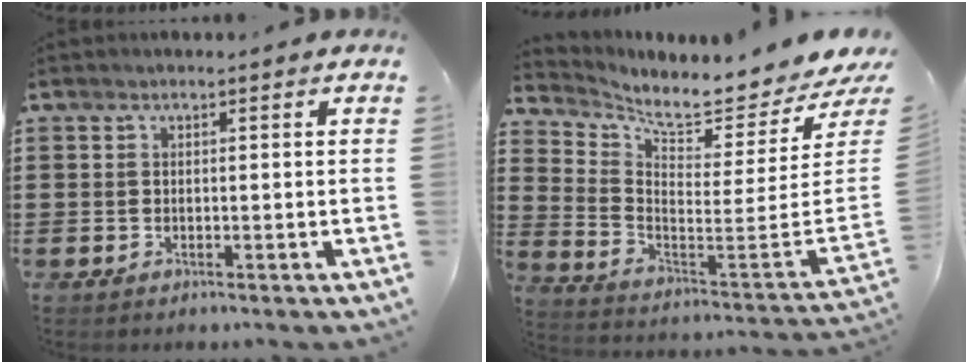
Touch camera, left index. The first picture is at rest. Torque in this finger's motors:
{"motor_torque": [0.00, -2.14, 0.26, 0.04]}